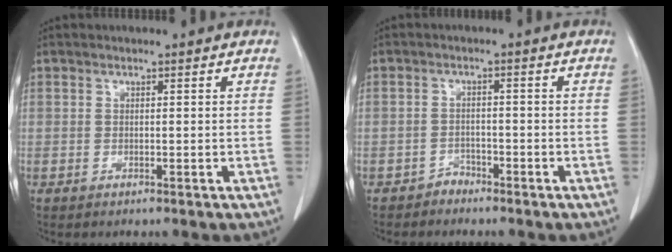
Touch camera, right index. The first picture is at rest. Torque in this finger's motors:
{"motor_torque": [-0.01, 0.02, -0.04, -0.01]}